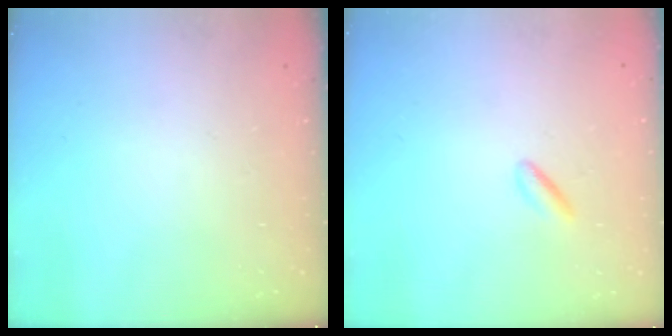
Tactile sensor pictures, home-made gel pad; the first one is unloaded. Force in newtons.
{"total": 1.8, "press": 1.6, "slide": 0.8}